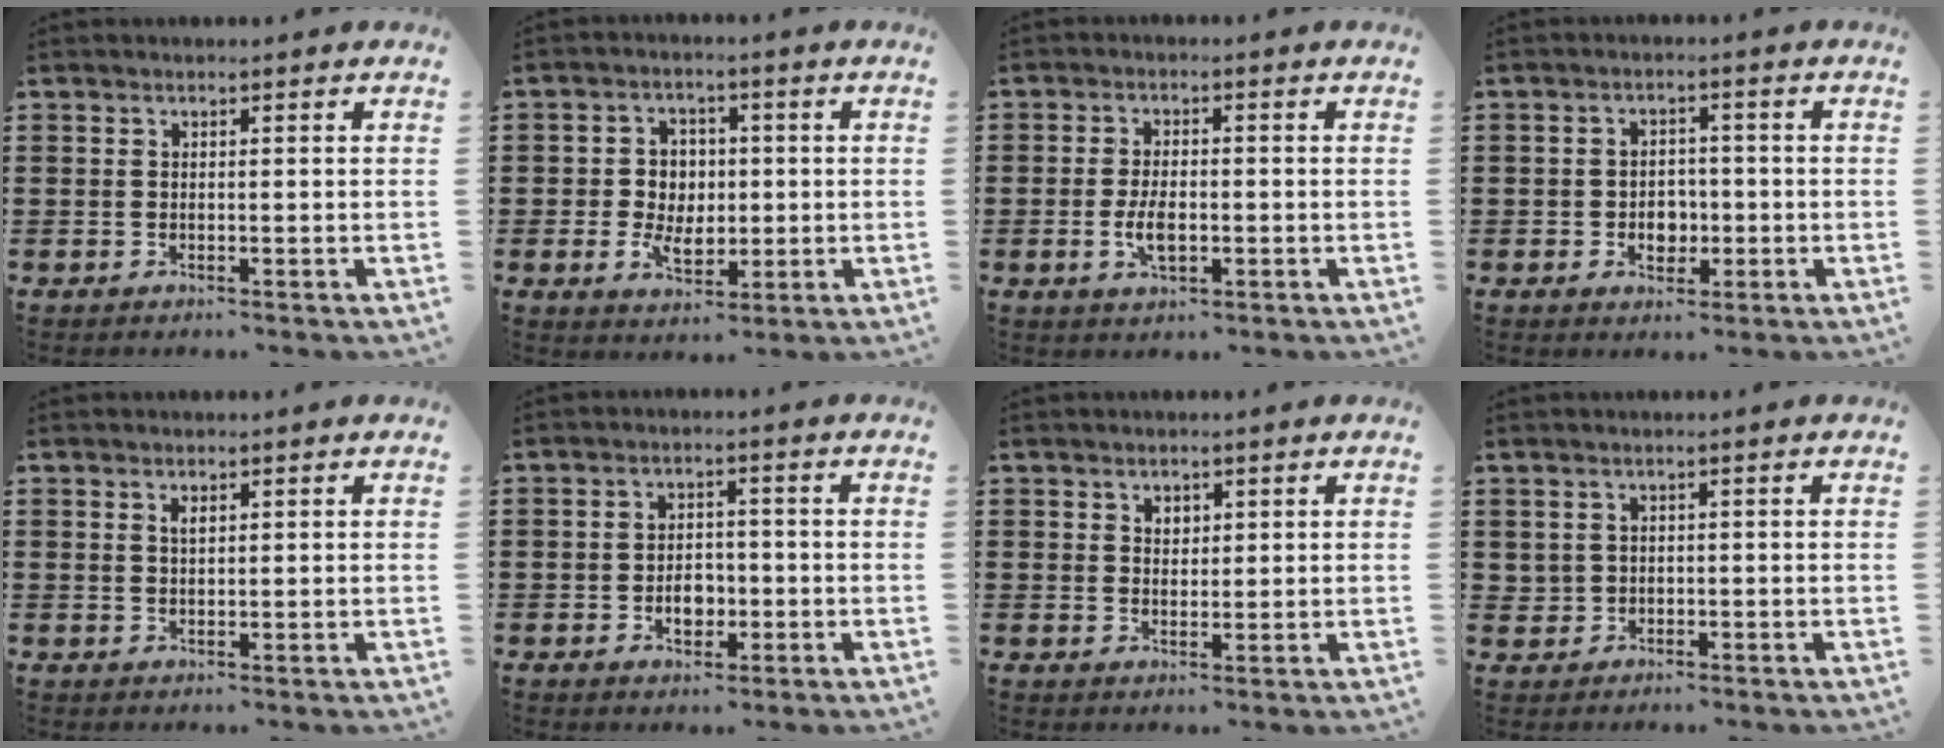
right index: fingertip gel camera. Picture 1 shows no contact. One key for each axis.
{"total": 5.5, "fx": -0.4, "fy": 4.6, "fz": 3.0, "tx": -0.062, "ty": 0.011, "tz": -0.011}
{"total": 4.3, "fx": -0.9, "fy": 1.8, "fz": 3.8, "tx": -0.089, "ty": -0.008, "tz": -0.019}
{"total": 3.1, "fx": -0.8, "fy": 2.5, "fz": 1.7, "tx": -0.024, "ty": -0.005, "tz": -0.020}
{"total": 1.1, "fx": 0.5, "fy": 0.4, "fz": 0.8, "tx": -0.019, "ty": 0.002, "tz": 0.009}
{"total": 3.8, "fx": -1.1, "fy": 2.5, "fz": 2.5, "tx": -0.036, "ty": -0.007, "tz": -0.023}
{"total": 1.7, "fx": 1.0, "fy": 1.2, "fz": 0.5, "tx": -0.014, "ty": 0.005, "tz": 0.019}
{"total": 1.1, "fx": -0.1, "fy": 1.1, "fz": 0.1, "tx": -0.008, "ty": 0.004, "tz": -0.004}